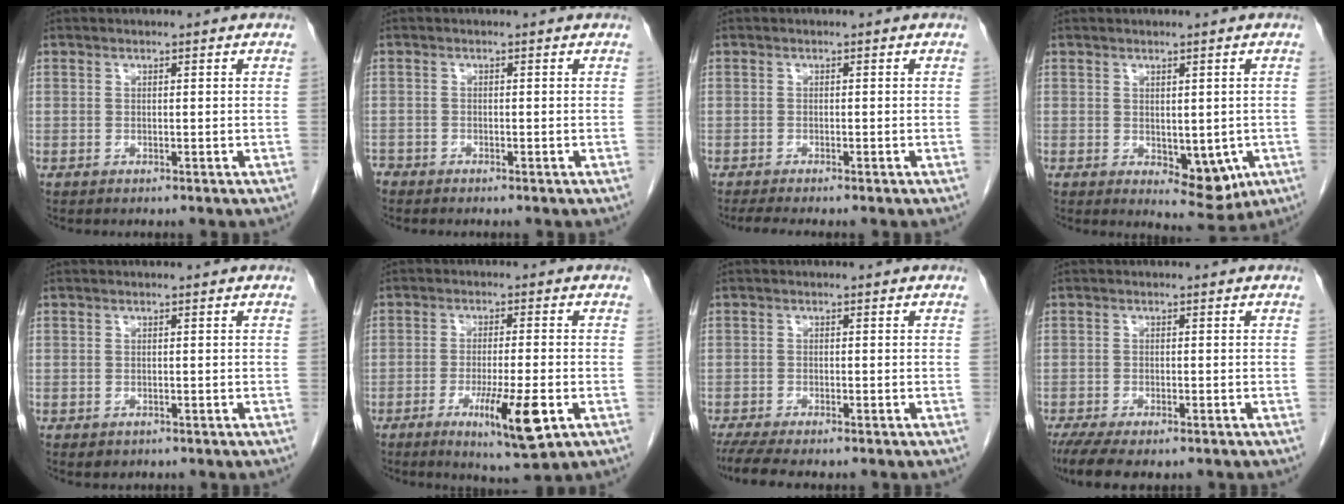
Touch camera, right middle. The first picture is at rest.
{"total": 1.1, "force": [-1.0, 0.4, 0.2], "torque": [0.005, 0.002, -0.018]}
{"total": 3.1, "force": [-2.6, 0.1, 1.7], "torque": [-0.028, -0.007, -0.040]}
{"total": 5.9, "force": [-1.4, 2.9, 5.0], "torque": [-0.055, -0.013, -0.005]}
{"total": 1.3, "force": [-0.6, 1.0, 0.6], "torque": [-0.011, 0.001, -0.001]}
{"total": 9.4, "force": [-3.7, 0.8, 8.6], "torque": [-0.143, -0.021, -0.054]}
{"total": 5.8, "force": [-4.6, 1.1, 3.4], "torque": [-0.059, -0.011, -0.074]}
{"total": 7.7, "force": [-5.5, 2.6, 4.8], "torque": [-0.080, -0.017, -0.086]}